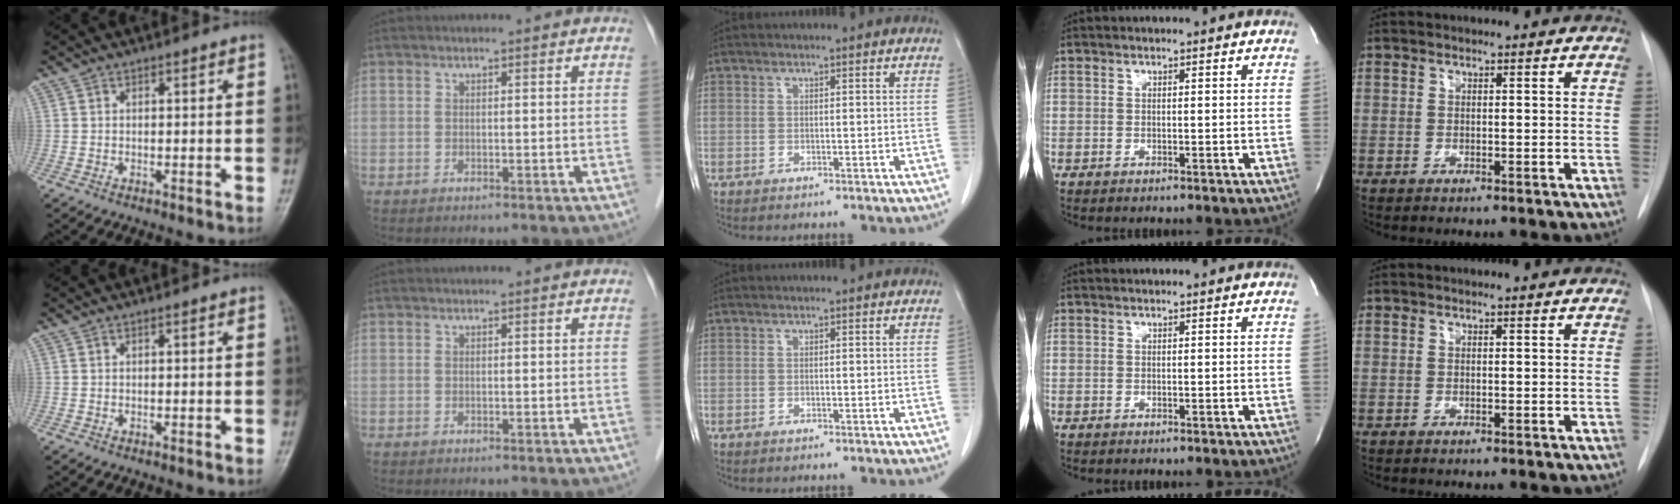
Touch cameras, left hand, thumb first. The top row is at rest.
{}